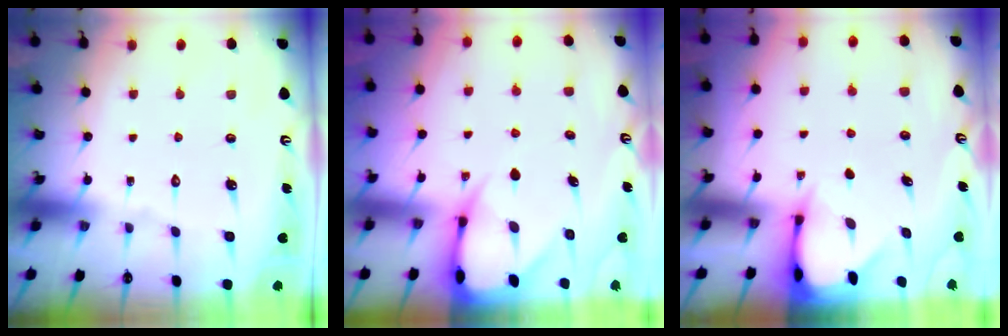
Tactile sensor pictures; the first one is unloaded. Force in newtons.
{"total": 6.6, "press": 6.6, "slide": 0.7}
{"total": 2.7, "press": 2.7, "slide": 0.4}